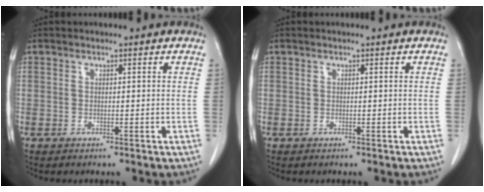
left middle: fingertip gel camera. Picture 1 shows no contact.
{"total": 0.0}